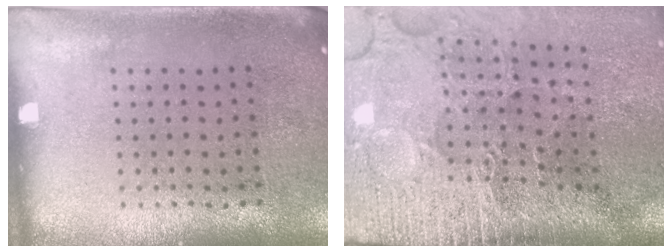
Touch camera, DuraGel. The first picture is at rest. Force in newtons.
{"total": 4.5, "press": 3.7, "slide": 2.5}